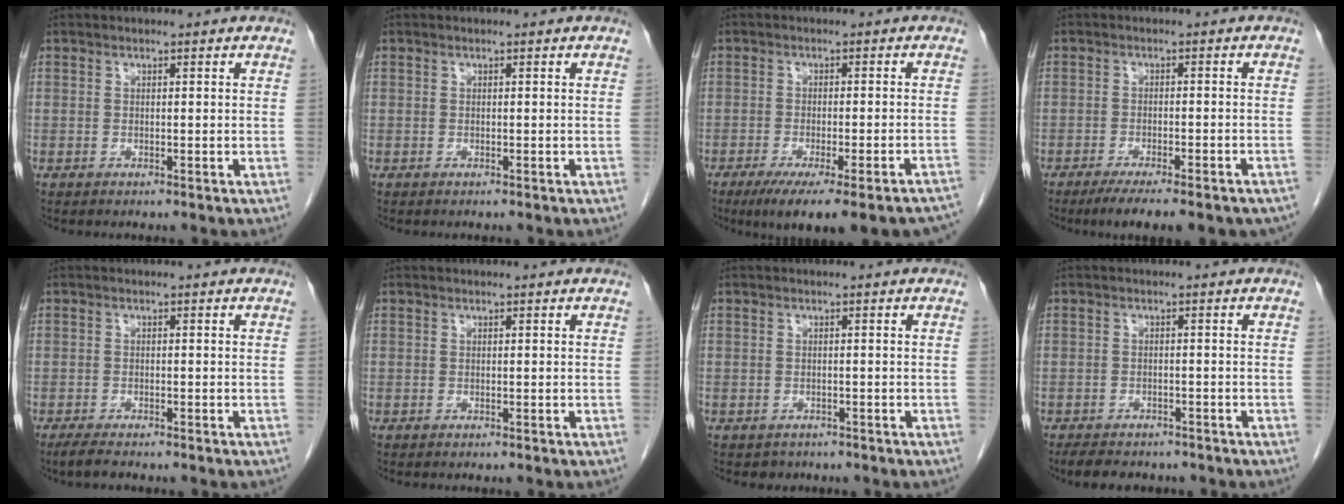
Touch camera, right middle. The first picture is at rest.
{"total": 0.0}
{"total": 17.5, "force": [-14.6, 1.8, 9.4], "torque": [-0.074, -0.014, -0.186]}
{"total": 11.8, "force": [-9.6, 2.1, 6.6], "torque": [-0.080, -0.009, -0.128]}
{"total": 2.0, "force": [-1.7, 0.3, 1.1], "torque": [-0.030, -0.007, -0.031]}
{"total": 0.0}
{"total": 1.6, "force": [-1.2, 1.1, 0.0], "torque": [-0.008, 0.002, -0.017]}
{"total": 5.7, "force": [-4.9, 2.4, 1.8], "torque": [-0.031, -0.003, -0.064]}